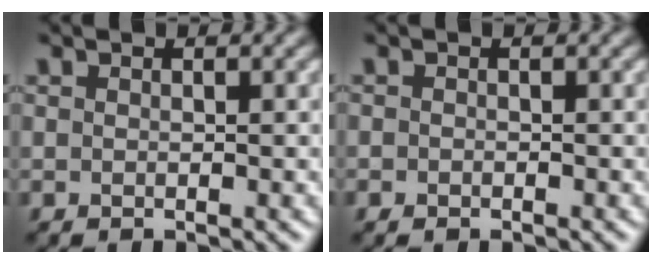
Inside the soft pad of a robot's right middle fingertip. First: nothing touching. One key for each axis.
{"total": 0.6, "fx": -0.4, "fy": 0.4, "fz": 0.3, "tx": -0.002, "ty": -0.004, "tz": -0.007}